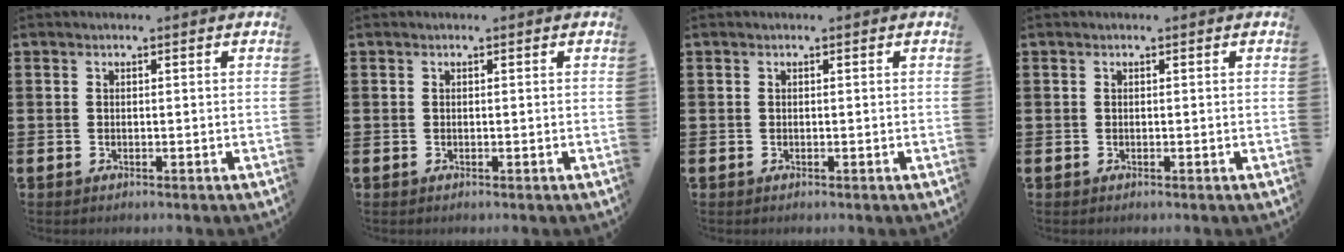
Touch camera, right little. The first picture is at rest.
{"total": 0.0}
{"total": 0.0}
{"total": 0.0}